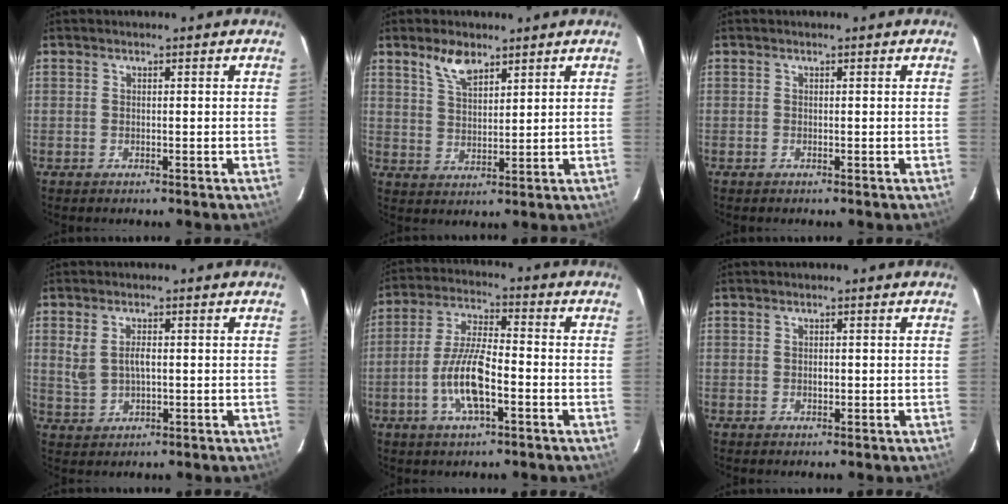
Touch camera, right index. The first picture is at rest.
{"total": 5.9, "force": [4.1, 2.6, 3.3], "torque": [-0.057, 0.003, 0.080]}
{"total": 0.0}
{"total": 4.5, "force": [0.5, 2.5, 3.6], "torque": [-0.075, 0.001, 0.018]}
{"total": 10.4, "force": [-3.7, 2.9, 9.2], "torque": [-0.189, 0.001, -0.069]}
{"total": 0.9, "force": [0.0, 0.7, 0.6], "torque": [-0.009, 0.002, 0.003]}